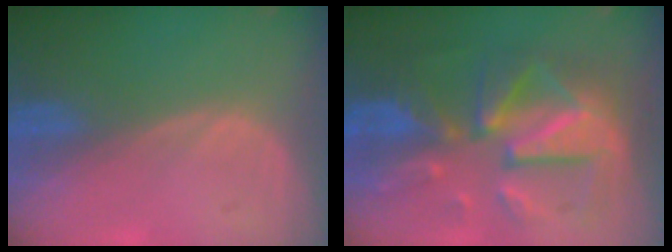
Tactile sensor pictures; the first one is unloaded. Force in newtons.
{"total": 12.4, "press": 12.3, "slide": 1.1}